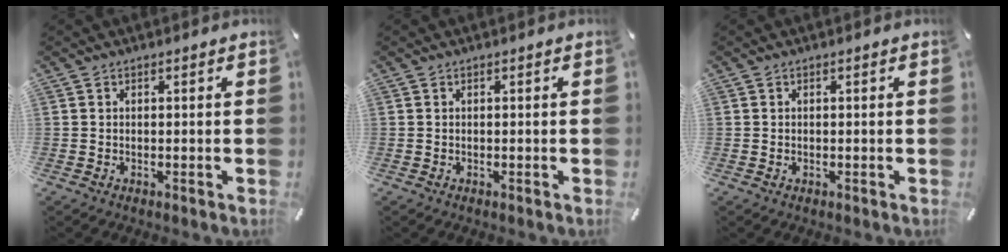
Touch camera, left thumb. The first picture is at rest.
{"total": 0.0}
{"total": 0.0}